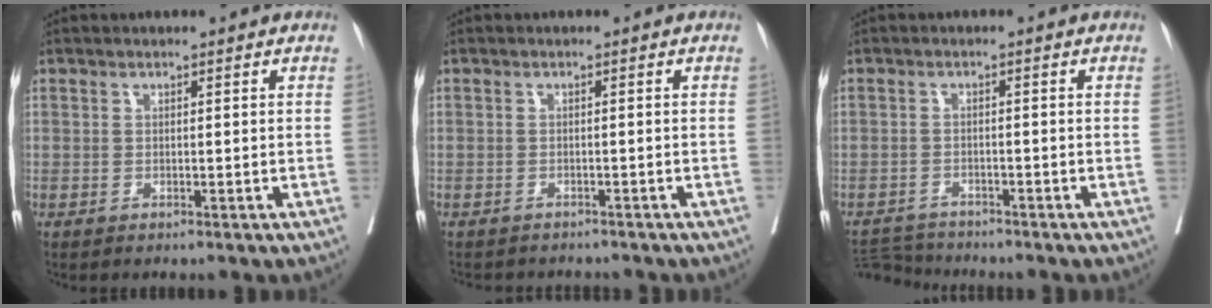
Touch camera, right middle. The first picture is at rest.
{"total": 5.3, "force": [-4.9, 1.6, 1.1], "torque": [-0.012, -0.001, -0.061]}
{"total": 4.3, "force": [-4.2, 0.0, -0.5], "torque": [0.011, -0.011, -0.076]}